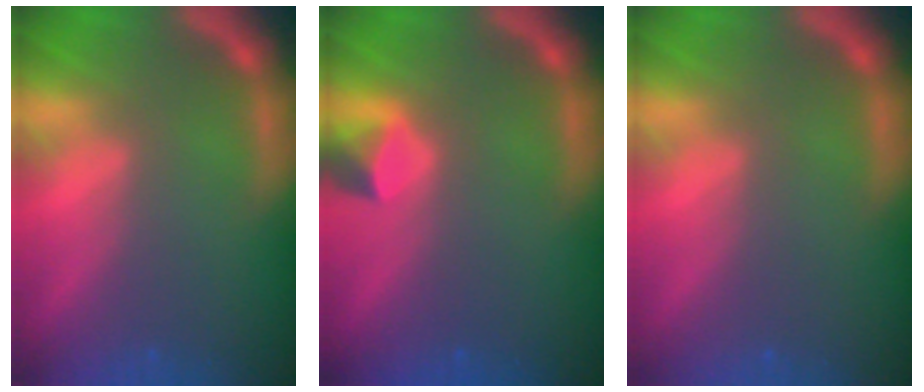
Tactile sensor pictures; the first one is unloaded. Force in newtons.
{"total": 1.9}
{"total": 0.0}